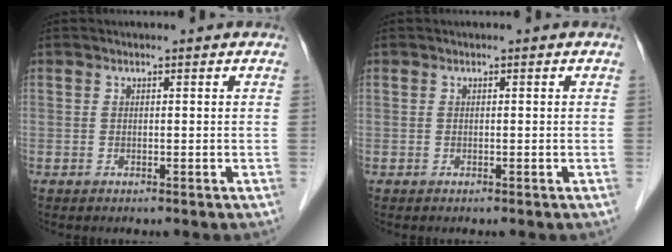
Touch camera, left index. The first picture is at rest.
{"total": 0.0}